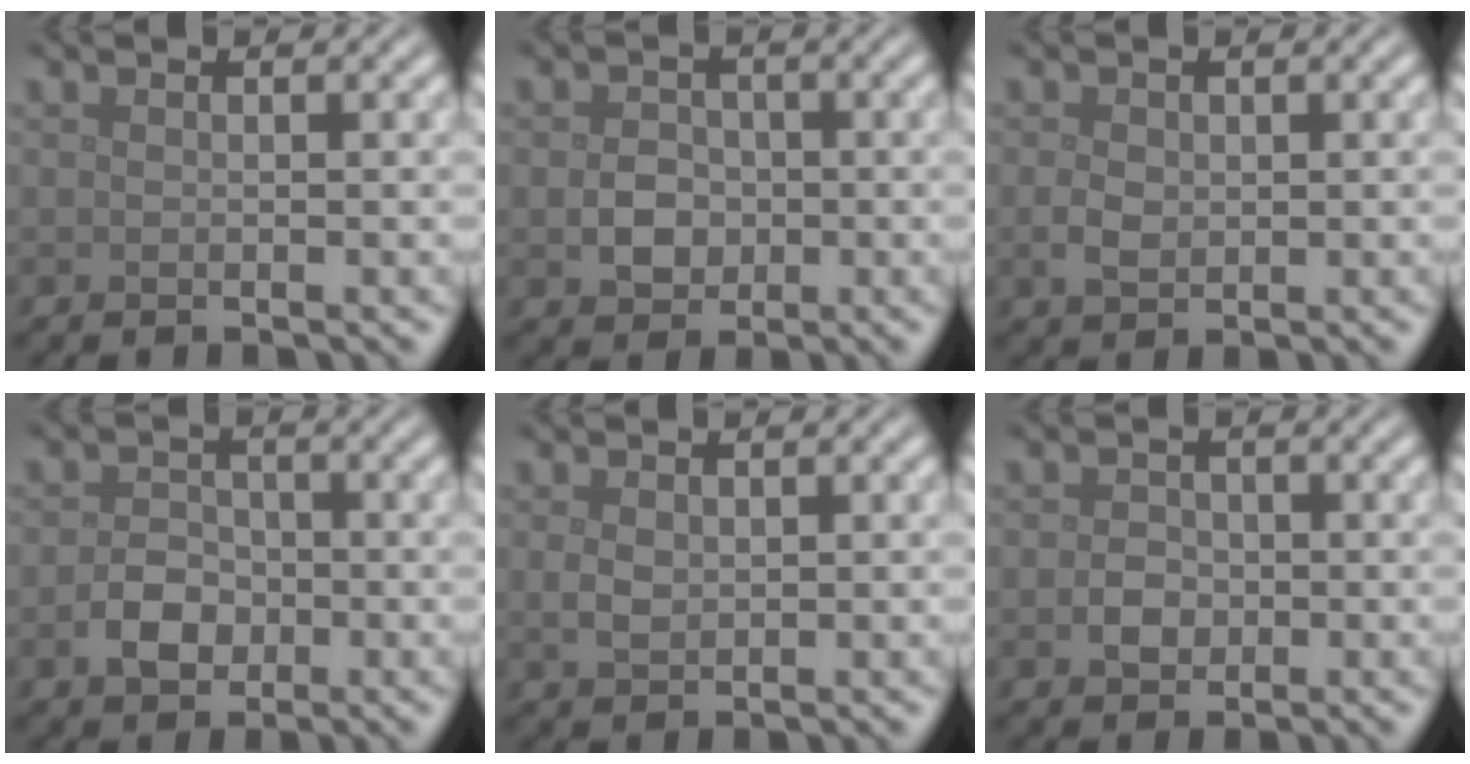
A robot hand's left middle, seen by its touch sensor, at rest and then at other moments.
{"total": 2.5, "force": [-0.4, 2.2, 1.3], "torque": [-0.019, -0.002, -0.011]}
{"total": 1.7, "force": [0.0, 1.3, 1.1], "torque": [-0.025, -0.002, 0.000]}
{"total": 2.8, "force": [-1.0, 2.2, 1.5], "torque": [-0.023, 0.002, -0.024]}
{"total": 1.6, "force": [0.3, 1.2, 1.1], "torque": [-0.025, -0.001, 0.008]}
{"total": 1.8, "force": [-0.4, 1.5, 0.9], "torque": [-0.014, 0.000, -0.012]}